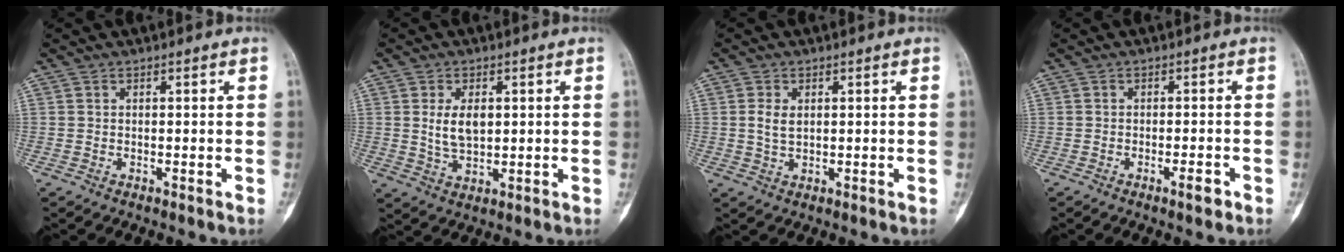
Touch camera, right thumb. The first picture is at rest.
{"total": 6.0, "force": [1.1, 3.5, 4.8], "torque": [-0.079, -0.009, 0.025]}
{"total": 3.1, "force": [0.6, 1.9, 2.4], "torque": [-0.045, -0.003, 0.013]}
{"total": 2.4, "force": [-1.4, 0.6, 1.9], "torque": [-0.029, 0.005, -0.021]}